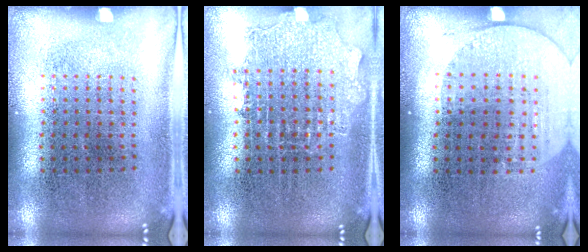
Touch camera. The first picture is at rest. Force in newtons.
{"total": 1.1, "press": 1.1, "slide": 0.3}
{"total": 1.6, "press": 1.4, "slide": 0.7}